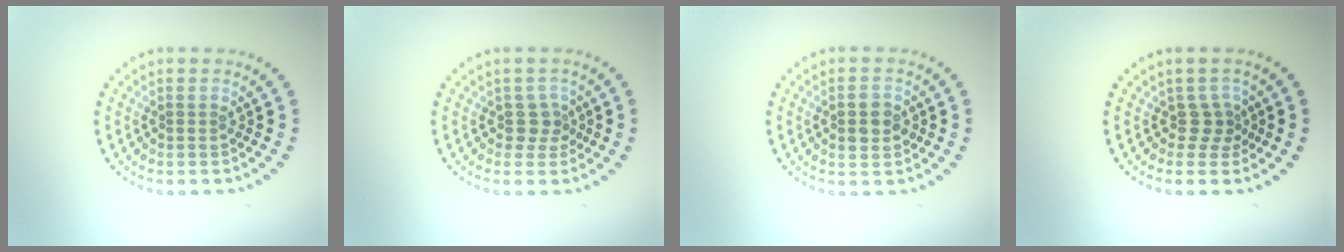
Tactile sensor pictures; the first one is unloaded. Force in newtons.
{"total": 1.8, "press": 1.3, "slide": 1.1}
{"total": 2.7, "press": 2.7, "slide": 0.1}
{"total": 1.9, "press": 1.2, "slide": 1.4}